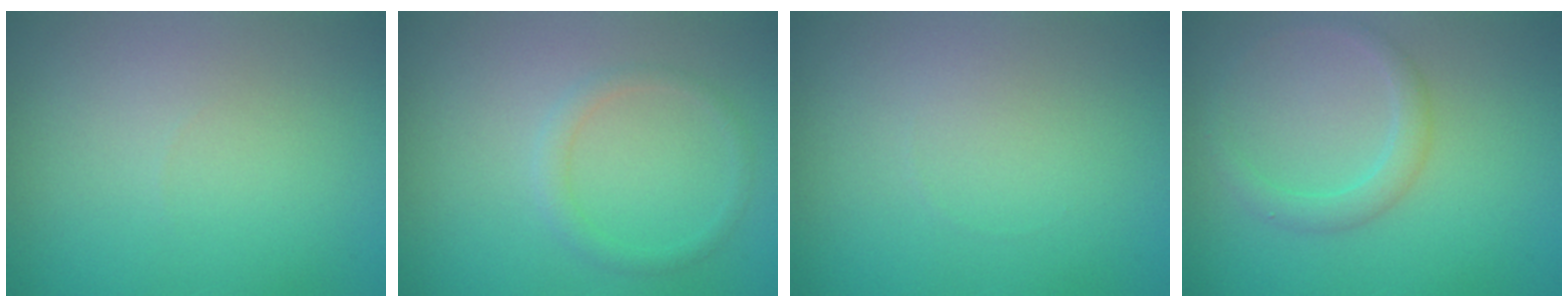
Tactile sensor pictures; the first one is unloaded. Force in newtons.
{"total": 1.4, "press": 1.4, "slide": 0.1}
{"total": 0.0}
{"total": 2.0, "press": 2.0, "slide": 0.2}